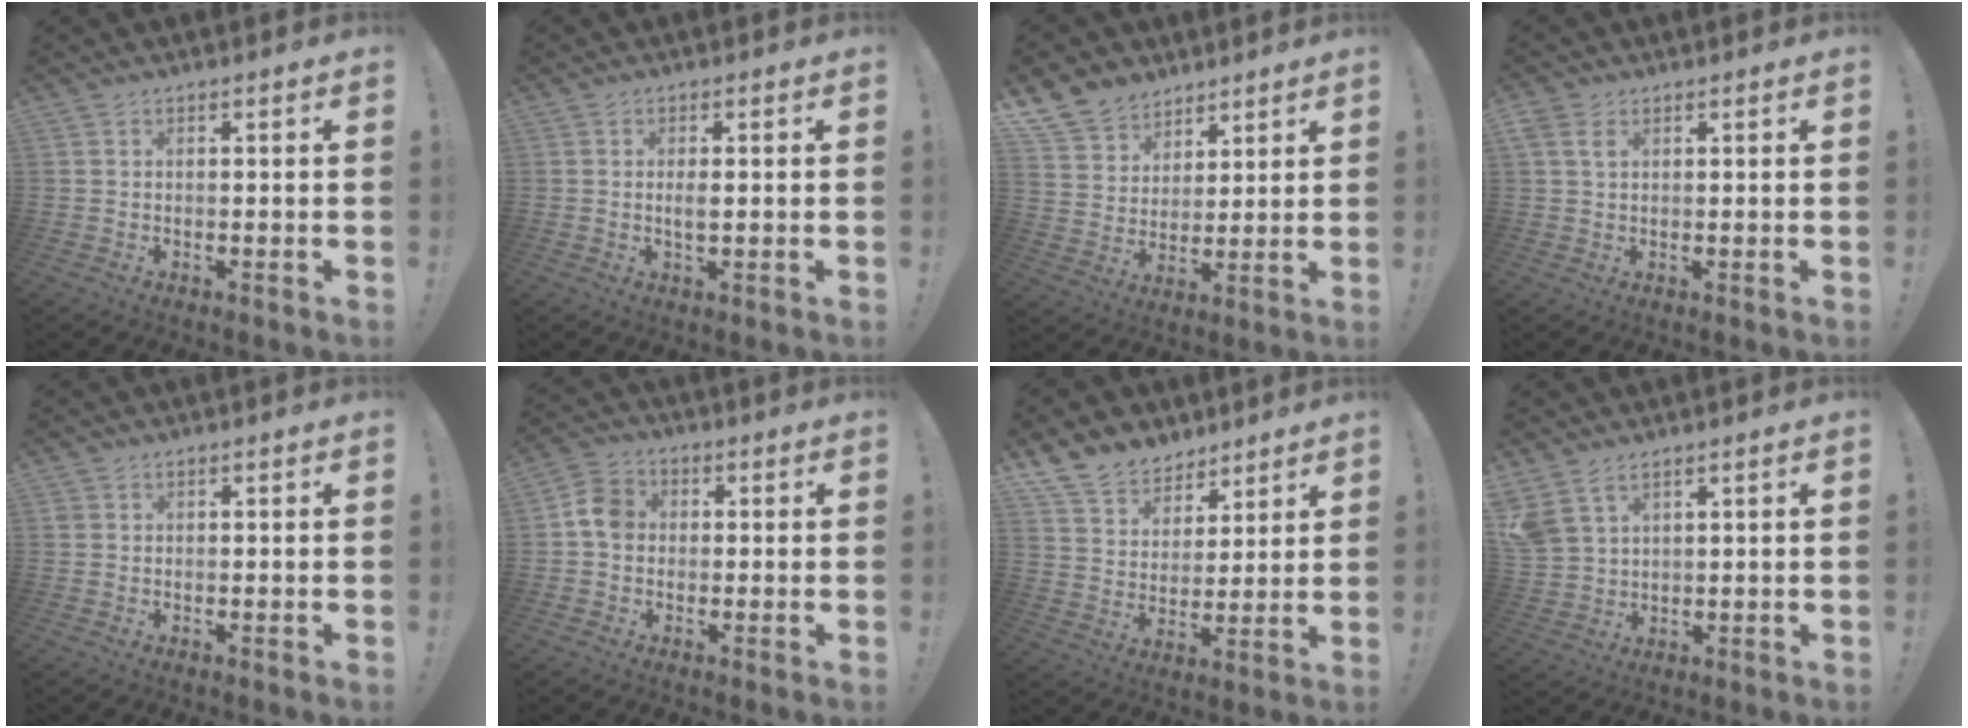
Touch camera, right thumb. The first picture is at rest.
{"total": 2.4, "force": [-0.2, 0.7, 2.3], "torque": [-0.033, -0.004, -0.006]}
{"total": 10.8, "force": [7.8, 7.3, 2.0], "torque": [-0.046, -0.057, 0.156]}
{"total": 3.7, "force": [1.8, 2.1, 2.5], "torque": [-0.046, 0.000, 0.034]}
{"total": 1.1, "force": [0.4, 0.9, 0.3], "torque": [-0.009, 0.003, 0.008]}
{"total": 7.3, "force": [0.1, 5.9, 4.2], "torque": [-0.064, 0.016, 0.005]}
{"total": 11.4, "force": [8.6, 7.1, 2.0], "torque": [-0.051, -0.061, 0.172]}
{"total": 6.5, "force": [4.1, 3.9, 3.3], "torque": [-0.073, -0.012, 0.084]}